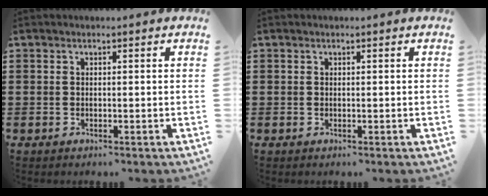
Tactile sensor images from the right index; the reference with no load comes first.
{"total": 0.7, "force": [-0.2, -0.2, -0.6], "torque": [0.013, -0.001, -0.003]}